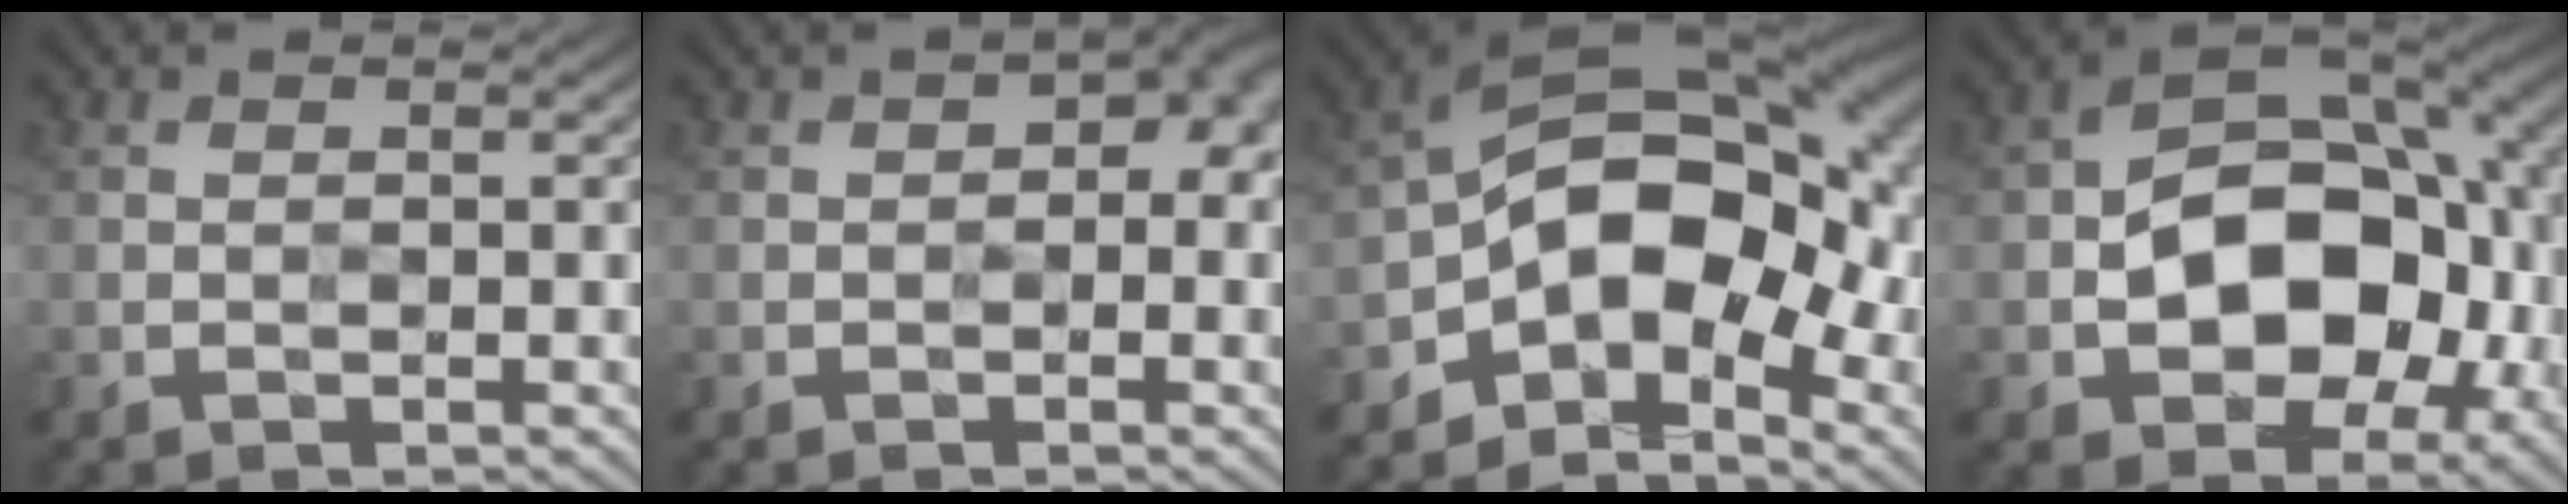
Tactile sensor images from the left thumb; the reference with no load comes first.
{"total": 3.8, "force": [0.1, 2.5, 2.9], "torque": [-0.029, -0.004, 0.004]}
{"total": 13.2, "force": [-3.5, 8.6, 9.5], "torque": [-0.126, -0.003, -0.076]}
{"total": 14.3, "force": [-1.9, 9.7, 10.4], "torque": [-0.156, -0.013, -0.036]}